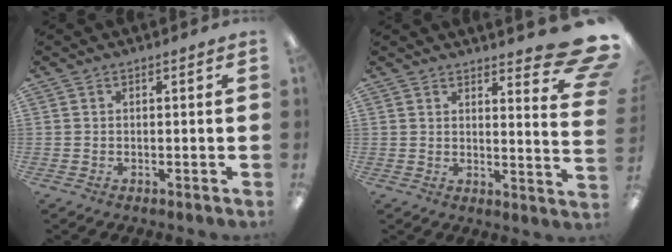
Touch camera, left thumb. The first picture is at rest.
{"total": 10.4, "force": [7.3, 2.6, 6.9], "torque": [-0.076, -0.061, 0.124]}